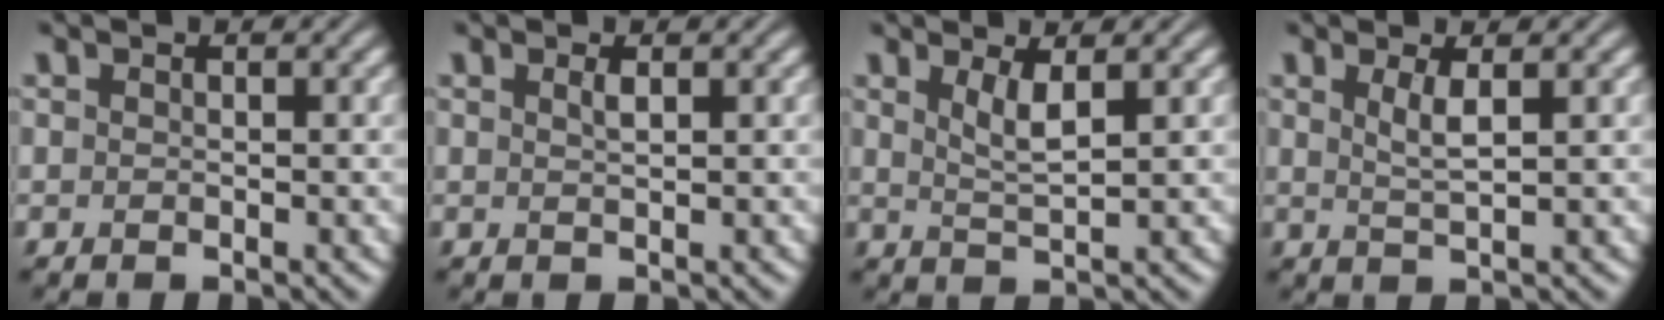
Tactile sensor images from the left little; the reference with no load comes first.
{"total": 0.8, "force": [0.4, 0.2, 0.7], "torque": [-0.010, 0.002, 0.007]}
{"total": 2.3, "force": [1.0, 0.5, 2.0], "torque": [-0.036, -0.005, 0.021]}
{"total": 2.0, "force": [0.7, 0.4, 1.8], "torque": [-0.036, -0.003, 0.013]}